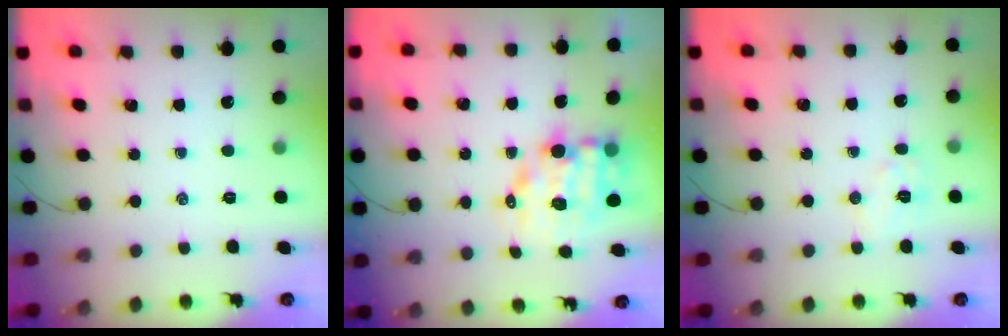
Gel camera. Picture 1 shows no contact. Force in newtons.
{"total": 10.4, "press": 10.1, "slide": 2.4}
{"total": 6.7, "press": 6.5, "slide": 1.3}